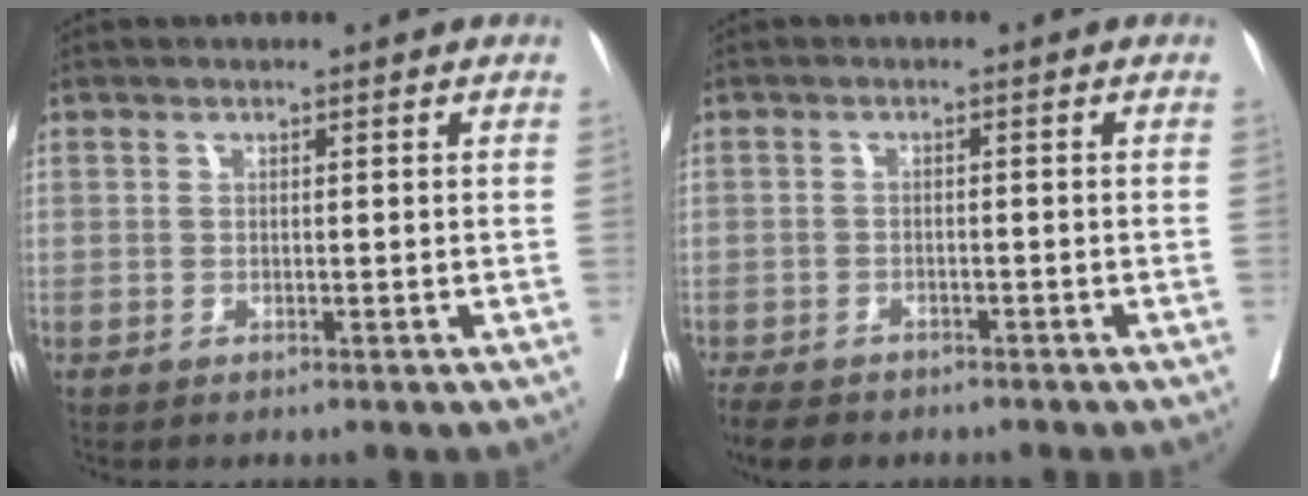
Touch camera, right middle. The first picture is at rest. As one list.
[{"total": 6.7, "force": [-5.5, 2.8, 2.8], "torque": [-0.046, -0.008, -0.080]}]